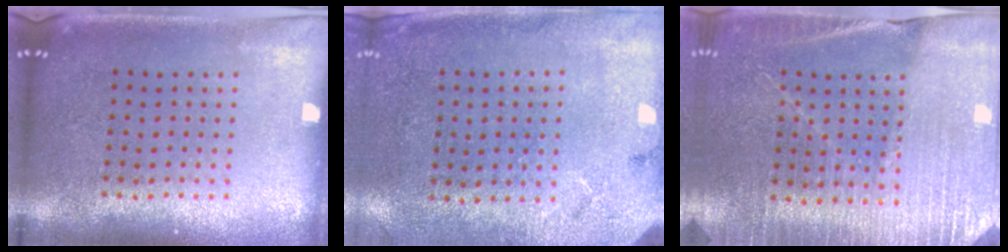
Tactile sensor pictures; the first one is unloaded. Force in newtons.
{"total": 2.7, "press": 2.2, "slide": 1.7}
{"total": 3.1, "press": 3.1, "slide": 0.4}